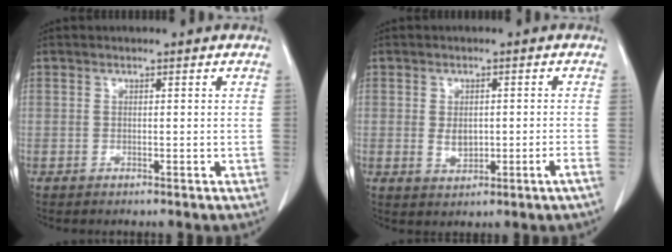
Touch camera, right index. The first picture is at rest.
{"total": 3.2, "force": [-0.5, 1.1, 2.9], "torque": [-0.053, 0.000, -0.001]}